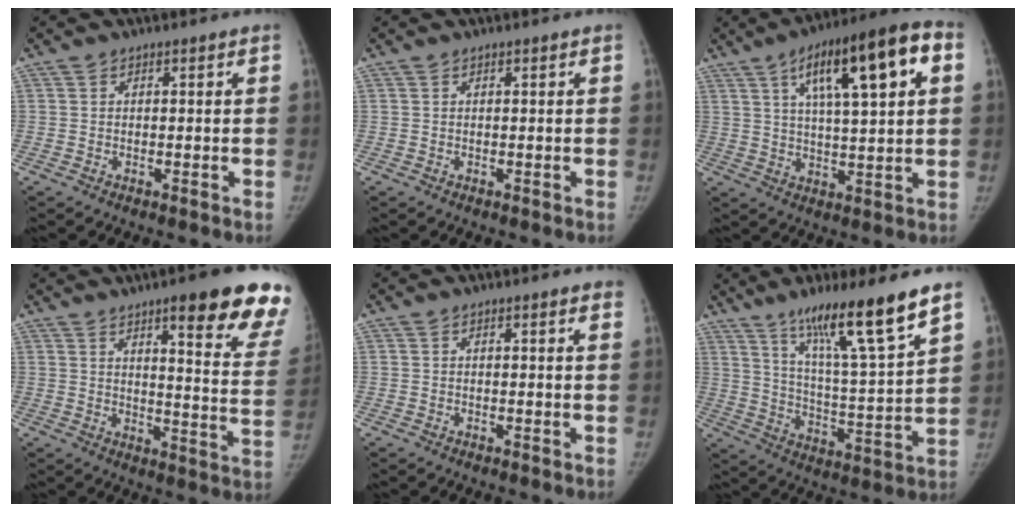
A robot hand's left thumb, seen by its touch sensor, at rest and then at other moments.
{"total": 0.0}
{"total": 18.0, "force": [6.6, 4.7, 16.1], "torque": [-0.231, 0.010, 0.097]}
{"total": 19.9, "force": [13.0, 2.9, 14.8], "torque": [-0.164, -0.065, 0.159]}
{"total": 1.7, "force": [1.2, 0.2, 1.1], "torque": [-0.011, 0.001, 0.009]}
{"total": 18.3, "force": [12.1, 1.2, 13.7], "torque": [-0.209, -0.062, 0.203]}